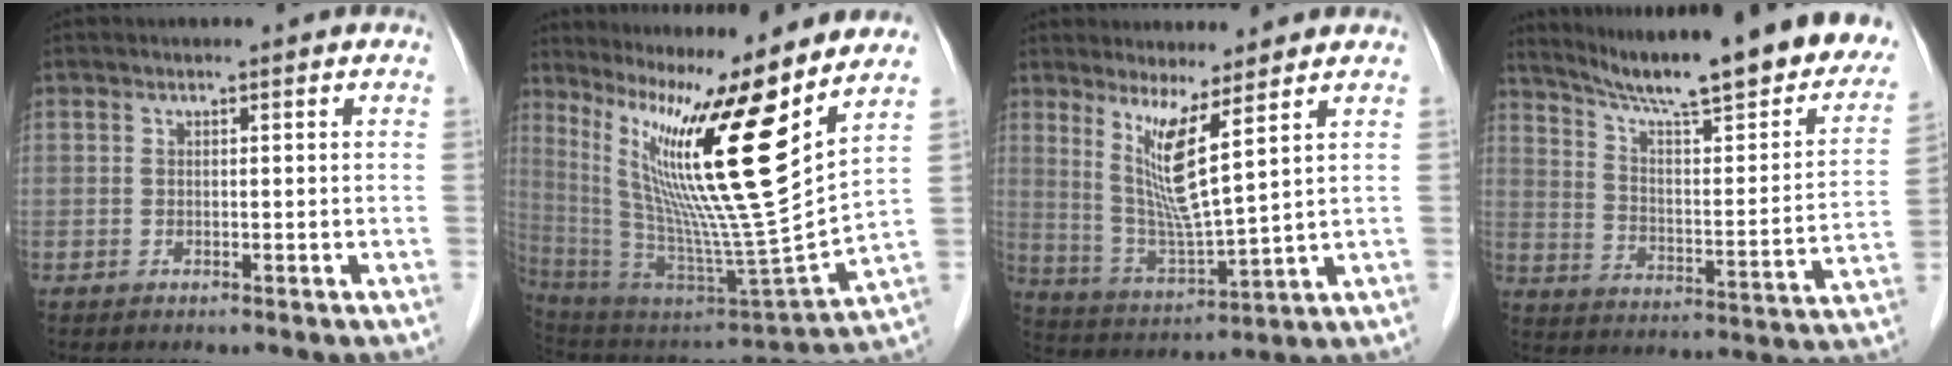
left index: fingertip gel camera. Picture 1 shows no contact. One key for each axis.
{"total": 21.8, "fx": 11.2, "fy": -1.0, "fz": 18.6, "tx": -0.327, "ty": -0.026, "tz": 0.187}
{"total": 8.4, "fx": 4.1, "fy": -0.6, "fz": 7.3, "tx": -0.145, "ty": -0.027, "tz": 0.087}
{"total": 27.7, "fx": 23.3, "fy": 3.2, "fz": 14.7, "tx": -0.226, "ty": -0.048, "tz": 0.310}